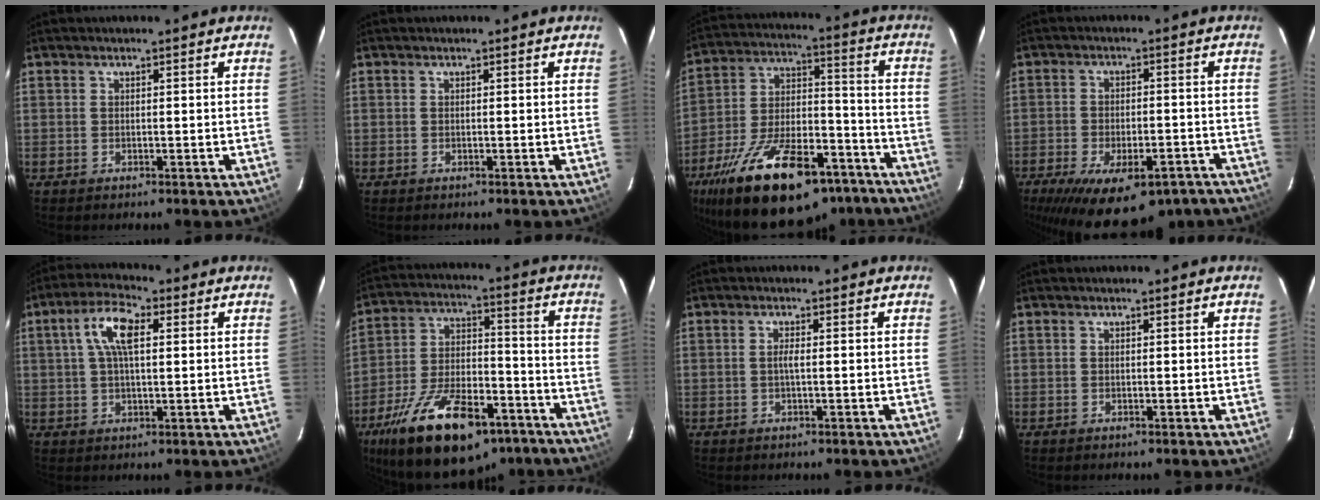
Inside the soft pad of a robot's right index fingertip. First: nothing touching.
{"total": 0.0}
{"total": 30.3, "force": [-21.4, 12.6, 17.5], "torque": [-0.317, 0.001, -0.310]}
{"total": 20.6, "force": [-14.2, 8.6, 12.1], "torque": [-0.236, -0.034, -0.194]}
{"total": 7.7, "force": [2.1, 3.1, 6.7], "torque": [-0.131, 0.019, 0.037]}
{"total": 25.8, "force": [-17.0, 11.0, 15.9], "torque": [-0.290, -0.008, -0.255]}
{"total": 0.9, "force": [0.1, 0.1, 0.9], "torque": [-0.018, 0.001, 0.001]}
{"total": 0.0}